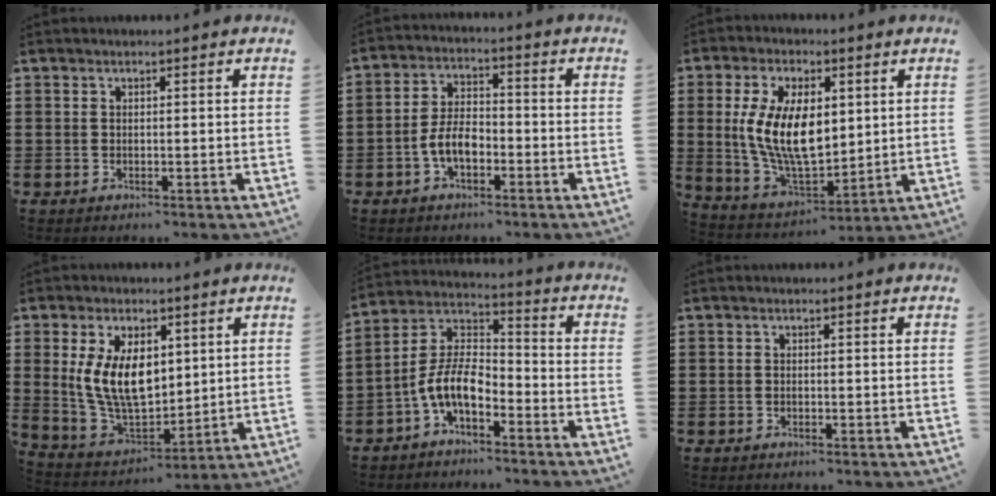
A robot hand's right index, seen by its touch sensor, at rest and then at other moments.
{"total": 5.6, "force": [-2.1, 2.8, 4.3], "torque": [-0.102, 0.001, -0.047]}
{"total": 12.0, "force": [1.8, 6.5, 9.9], "torque": [-0.208, 0.004, 0.032]}
{"total": 9.9, "force": [2.4, 5.8, 7.6], "torque": [-0.176, 0.005, 0.045]}
{"total": 8.6, "force": [-4.1, 3.8, 6.6], "torque": [-0.164, -0.015, -0.088]}
{"total": 0.0}